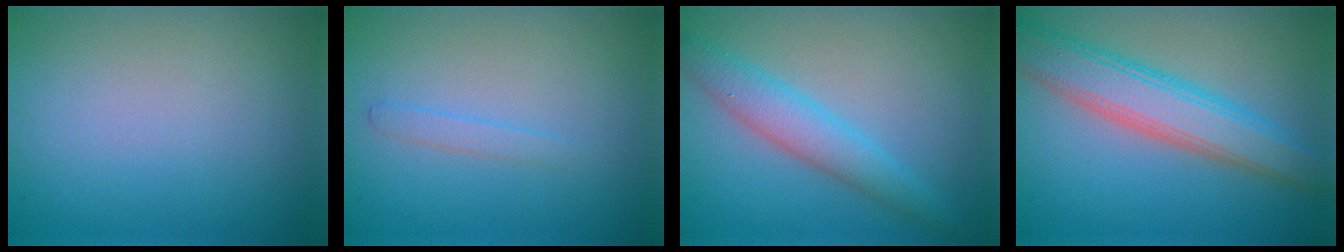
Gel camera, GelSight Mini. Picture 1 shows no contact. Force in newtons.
{"total": 1.0, "press": 1.0, "slide": 0.1}
{"total": 3.7, "press": 3.7, "slide": 0.1}
{"total": 6.3, "press": 6.3, "slide": 0.3}